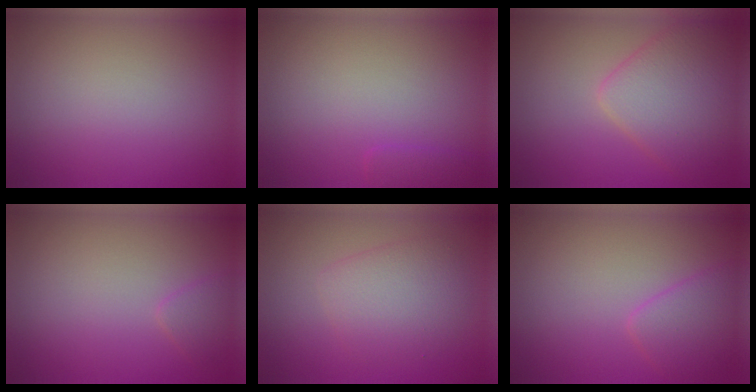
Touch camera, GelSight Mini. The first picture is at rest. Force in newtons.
{"total": 1.0, "press": 1.0, "slide": 0.1}
{"total": 6.0, "press": 6.0, "slide": 0.1}
{"total": 1.2, "press": 1.2, "slide": 0.1}
{"total": 3.5, "press": 3.5, "slide": 0.1}
{"total": 2.8, "press": 2.8, "slide": 0.1}